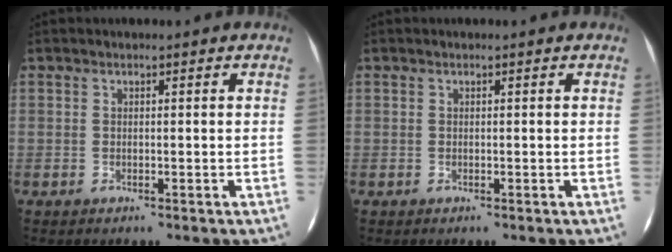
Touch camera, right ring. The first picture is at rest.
{"total": 0.0}